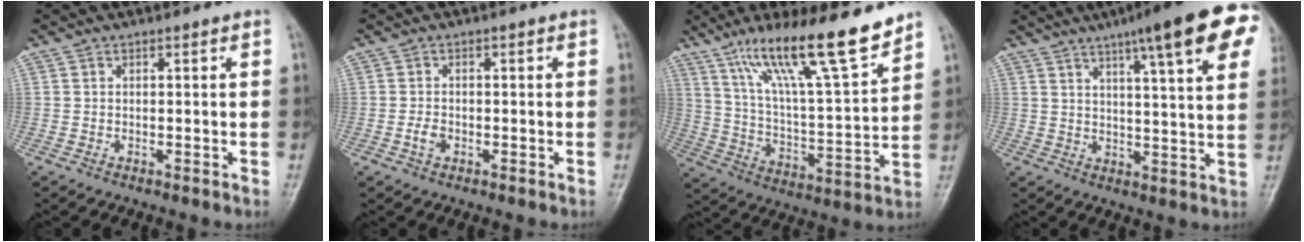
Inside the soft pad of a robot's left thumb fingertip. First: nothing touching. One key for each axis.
{"total": 2.1, "fx": -0.8, "fy": 1.5, "fz": 1.3, "tx": -0.022, "ty": 0.005, "tz": -0.018}
{"total": 19.2, "fx": 13.5, "fy": 2.6, "fz": 13.4, "tx": -0.207, "ty": -0.066, "tz": 0.234}
{"total": 19.5, "fx": 10.5, "fy": 3.2, "fz": 16.1, "tx": -0.209, "ty": -0.014, "tz": 0.134}